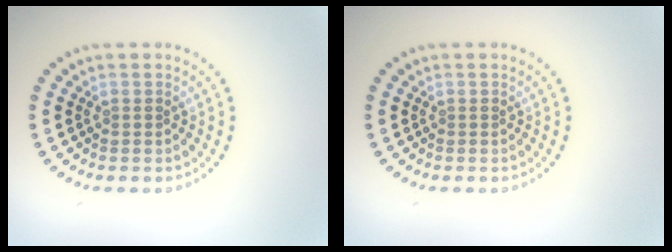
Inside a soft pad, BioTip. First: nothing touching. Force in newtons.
{"total": 0.0}